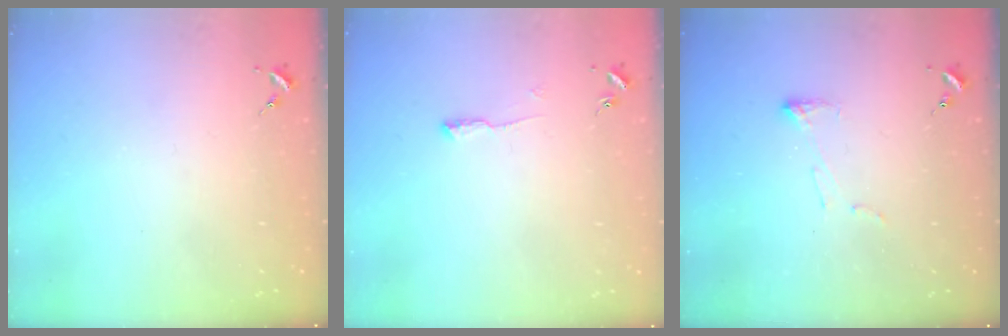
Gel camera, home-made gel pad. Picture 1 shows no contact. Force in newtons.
{"total": 6.2, "press": 6.2, "slide": 0.6}
{"total": 4.1, "press": 4.0, "slide": 0.7}